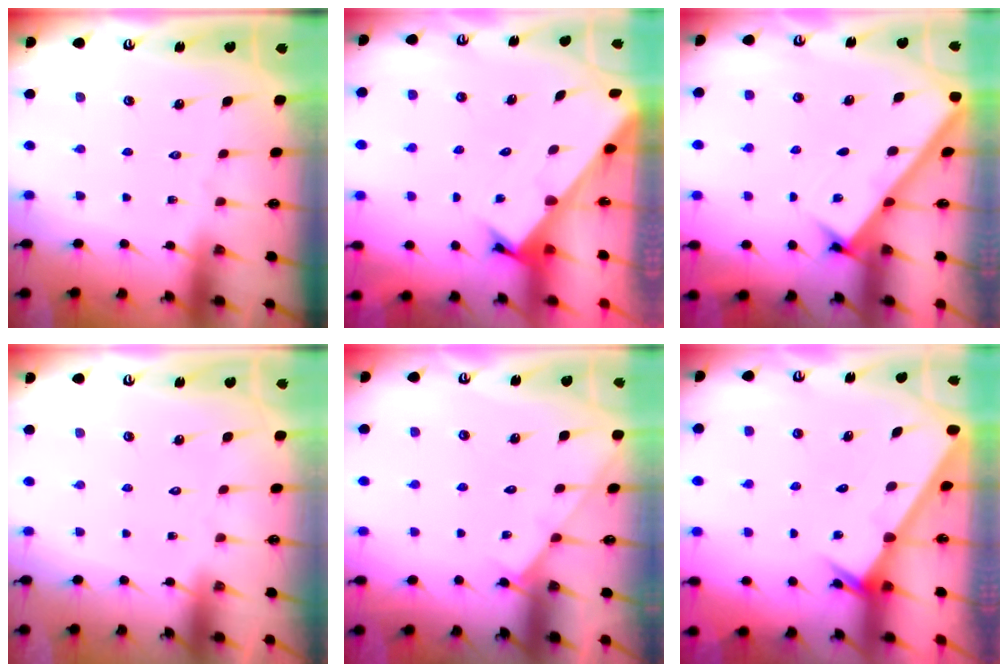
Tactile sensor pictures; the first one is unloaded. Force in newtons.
{"total": 2.4, "press": 2.4, "slide": 0.2}
{"total": 2.8, "press": 2.7, "slide": 0.4}
{"total": 1.6, "press": 1.6, "slide": 0.1}
{"total": 2.6, "press": 2.6, "slide": 0.3}
{"total": 2.6, "press": 2.6, "slide": 0.0}